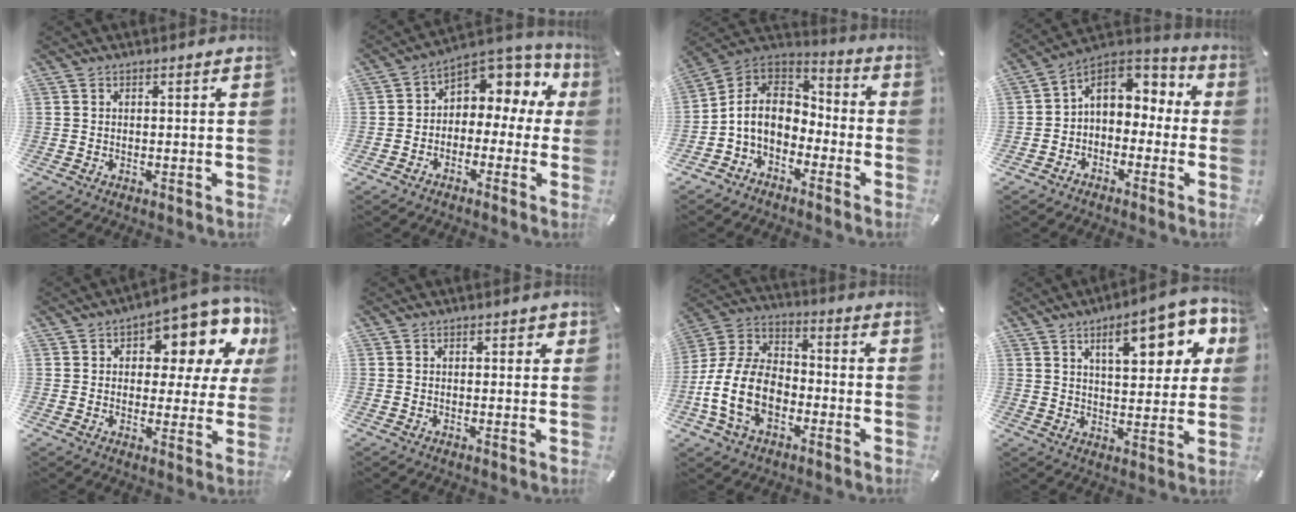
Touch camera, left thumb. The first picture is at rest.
{"total": 6.8, "force": [2.3, 5.7, 2.9], "torque": [-0.049, -0.023, 0.042]}
{"total": 9.3, "force": [-3.5, 7.4, 4.4], "torque": [-0.121, 0.011, -0.069]}
{"total": 7.4, "force": [0.9, 6.4, 3.5], "torque": [-0.058, 0.003, 0.018]}
{"total": 12.3, "force": [6.3, 6.5, 8.3], "torque": [-0.101, -0.052, 0.106]}
{"total": 1.1, "force": [0.0, 0.8, 0.8], "torque": [-0.006, 0.003, -0.003]}
{"total": 14.9, "force": [-5.1, 10.0, 9.8], "torque": [-0.226, 0.020, -0.097]}
{"total": 16.0, "force": [7.3, 6.6, 12.5], "torque": [-0.168, -0.021, 0.113]}